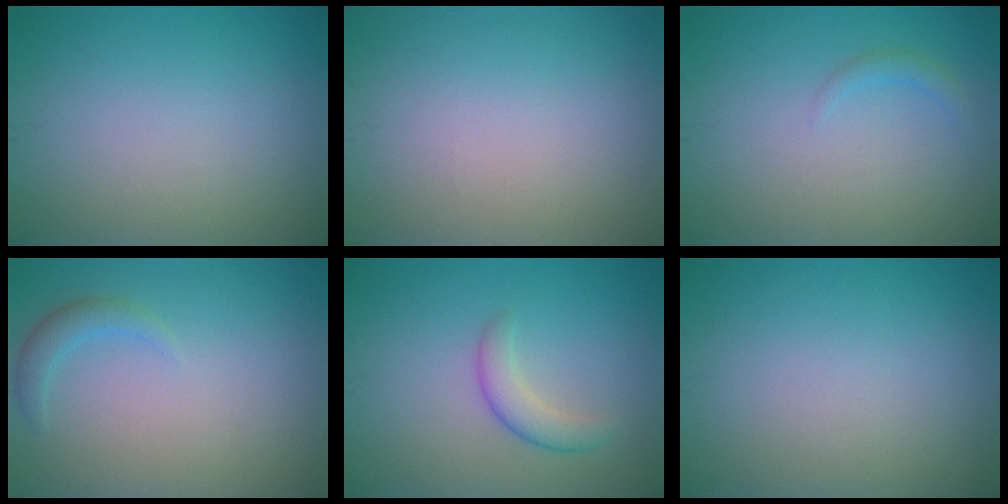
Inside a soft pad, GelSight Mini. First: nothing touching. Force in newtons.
{"total": 0.0}
{"total": 1.0, "press": 1.0, "slide": 0.1}
{"total": 1.6, "press": 1.6, "slide": 0.1}
{"total": 2.4, "press": 2.4, "slide": 0.1}
{"total": 0.0}